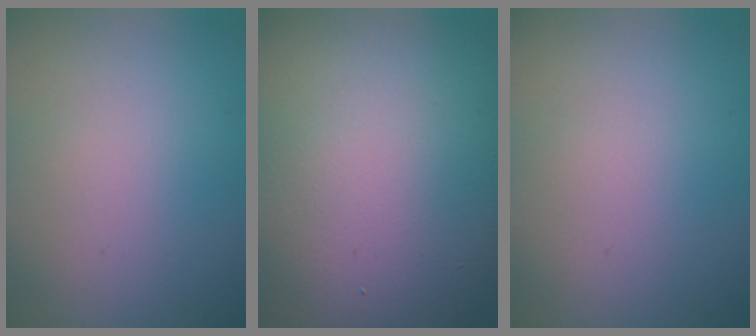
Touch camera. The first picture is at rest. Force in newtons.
{"total": 16.0, "press": 15.9, "slide": 1.5}
{"total": 0.0}